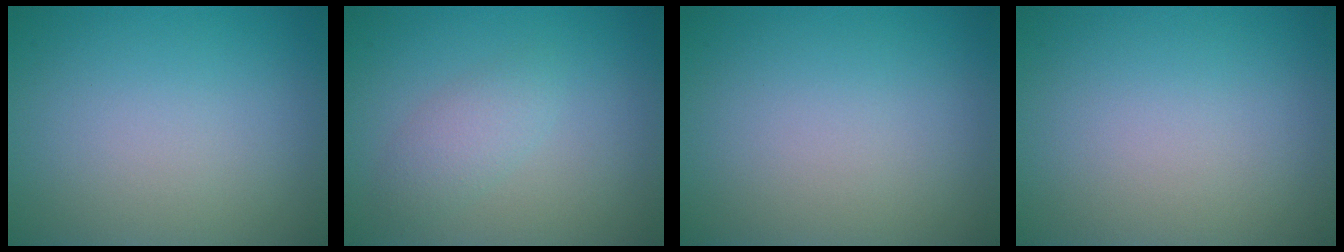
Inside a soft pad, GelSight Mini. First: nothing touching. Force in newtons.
{"total": 2.1, "press": 2.1, "slide": 0.0}
{"total": 0.0}
{"total": 0.0}